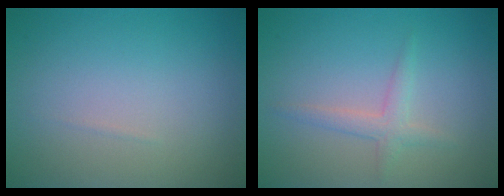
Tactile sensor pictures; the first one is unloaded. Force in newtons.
{"total": 2.3, "press": 2.3, "slide": 0.1}